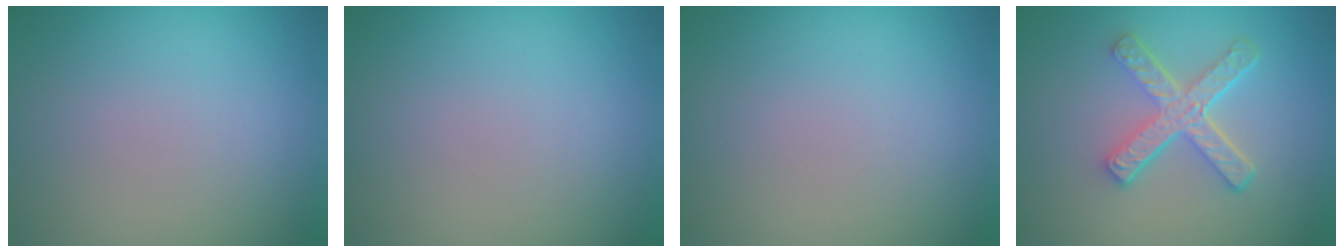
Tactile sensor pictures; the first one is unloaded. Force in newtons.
{"total": 0.0}
{"total": 0.0}
{"total": 4.9, "press": 3.5, "slide": 3.4}